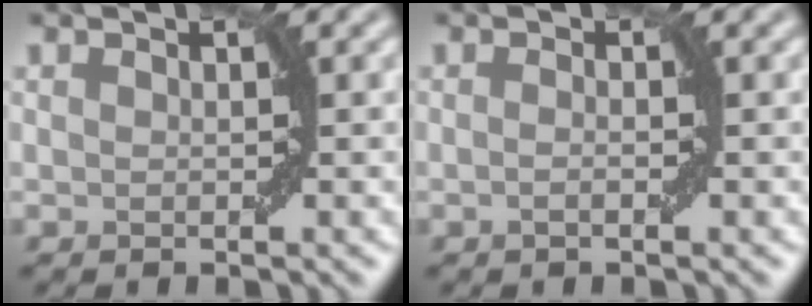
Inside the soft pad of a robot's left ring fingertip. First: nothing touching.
{"total": 0.8, "force": [-0.3, 0.1, 0.8], "torque": [-0.014, 0.000, -0.006]}